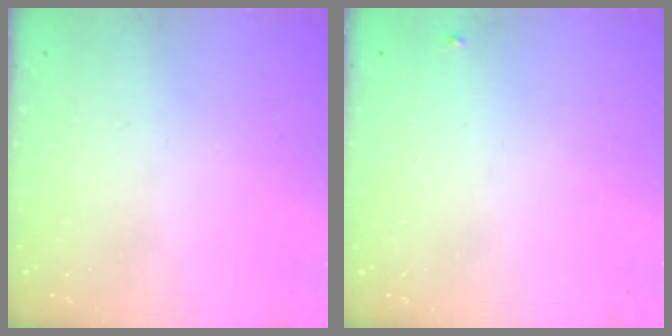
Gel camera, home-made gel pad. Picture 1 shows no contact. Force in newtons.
{"total": 2.7, "press": 2.7, "slide": 0.2}